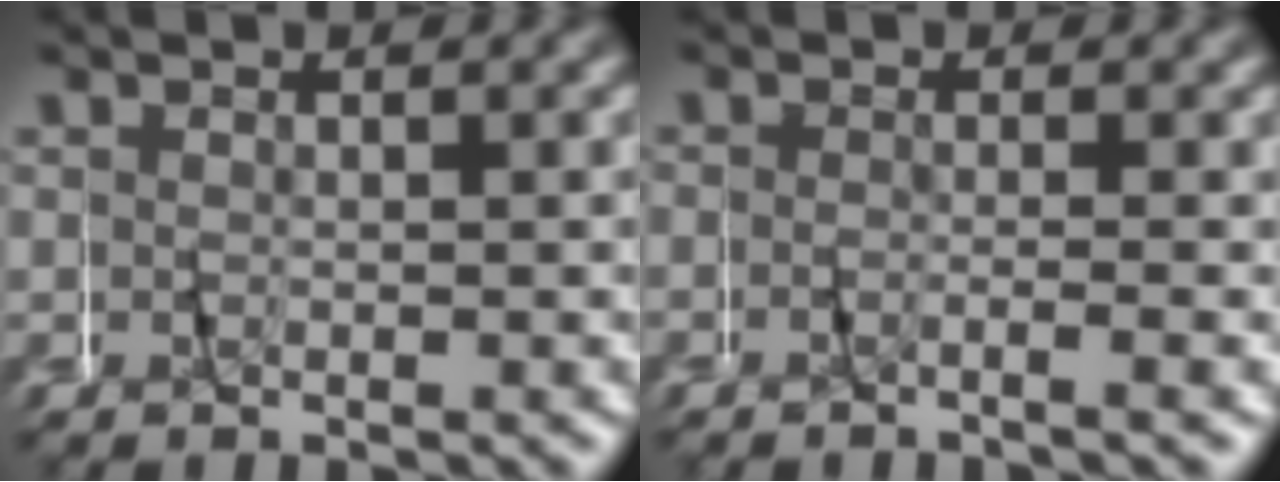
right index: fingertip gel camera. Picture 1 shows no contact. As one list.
[{"total": 0.6, "force": [-0.4, -0.5, 0.0], "torque": [-0.004, 0.001, -0.012]}]